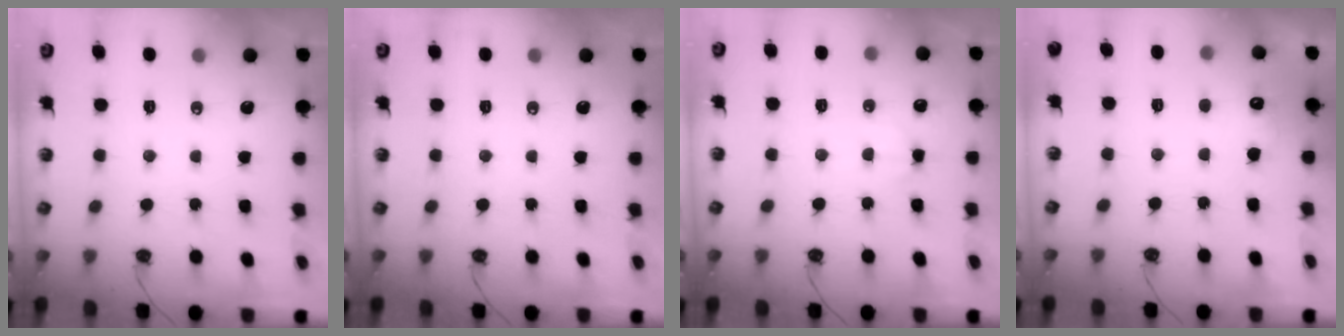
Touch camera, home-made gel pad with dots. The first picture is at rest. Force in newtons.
{"total": 0.0}
{"total": 3.8, "press": 3.7, "slide": 1.0}
{"total": 4.5, "press": 4.3, "slide": 1.3}